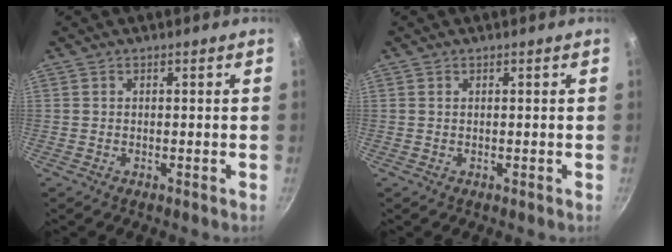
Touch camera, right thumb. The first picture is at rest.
{"total": 0.0}